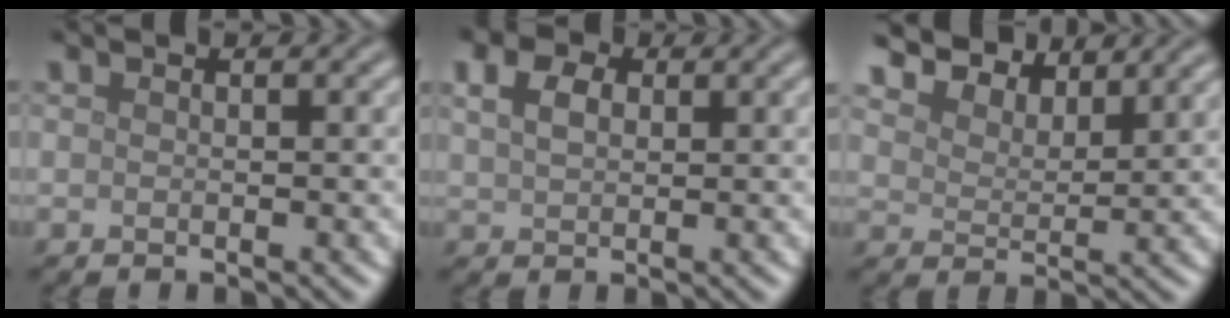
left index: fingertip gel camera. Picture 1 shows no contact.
{"total": 3.5, "force": [1.5, 2.3, 2.2], "torque": [-0.050, 0.013, 0.018]}
{"total": 6.4, "force": [5.7, 2.0, 2.0], "torque": [-0.051, 0.004, 0.096]}